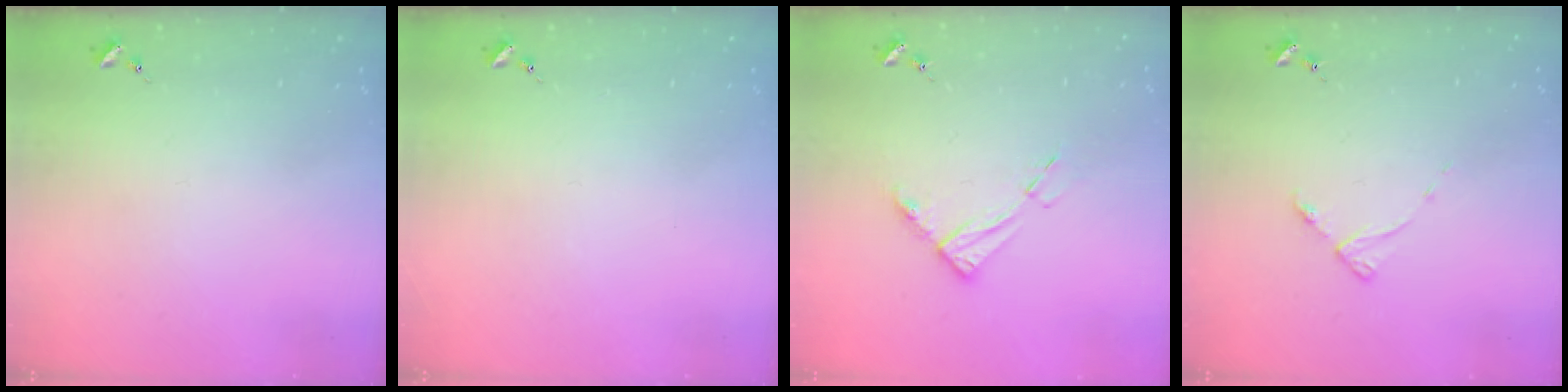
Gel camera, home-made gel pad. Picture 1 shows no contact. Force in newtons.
{"total": 0.0}
{"total": 8.7, "press": 8.6, "slide": 0.9}
{"total": 4.4, "press": 4.3, "slide": 0.7}